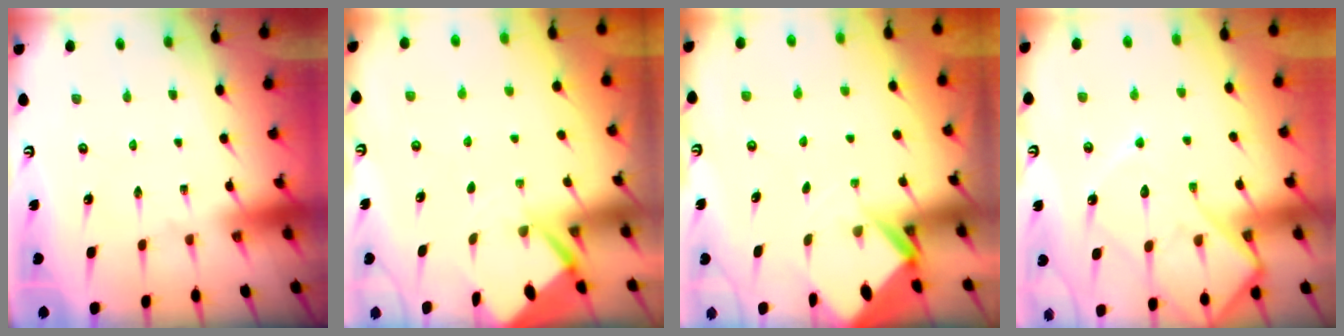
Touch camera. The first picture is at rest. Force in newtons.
{"total": 2.6, "press": 2.6, "slide": 0.3}
{"total": 2.7, "press": 2.7, "slide": 0.1}
{"total": 12.6, "press": 12.5, "slide": 1.3}